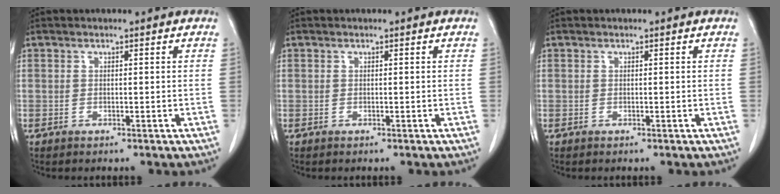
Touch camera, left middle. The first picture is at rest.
{"total": 0.0}
{"total": 0.0}